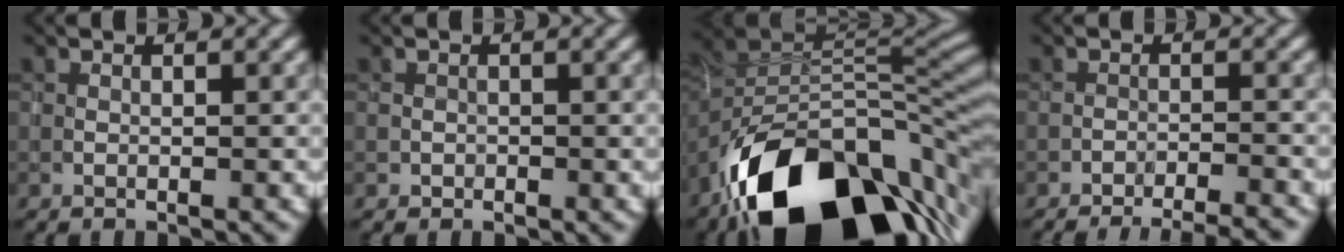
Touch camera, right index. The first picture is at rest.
{"total": 0.6, "force": [-0.1, 0.6, -0.2], "torque": [0.009, -0.004, -0.004]}
{"total": 17.7, "force": [-9.0, 9.2, 12.2], "torque": [-0.204, -0.014, -0.141]}
{"total": 7.1, "force": [-6.6, 1.6, 2.2], "torque": [-0.016, 0.011, -0.079]}